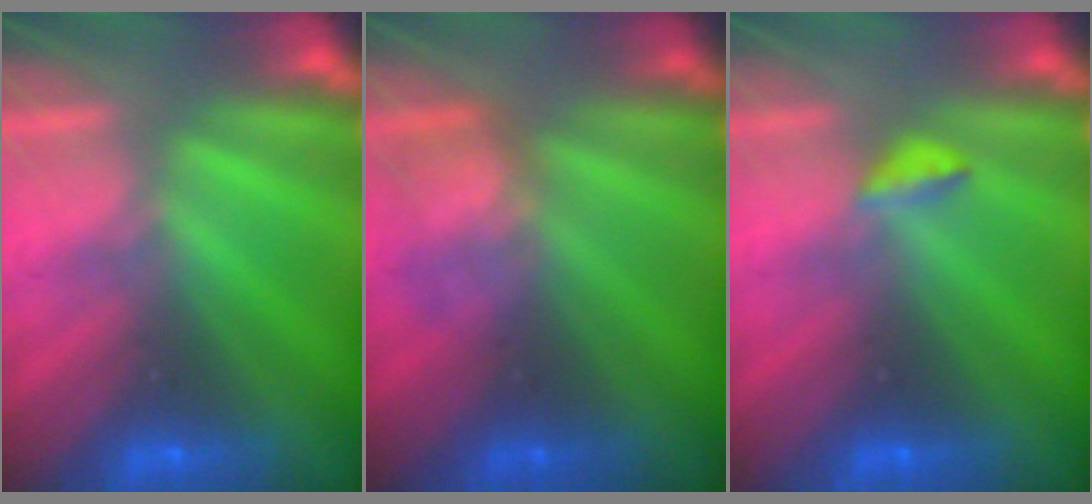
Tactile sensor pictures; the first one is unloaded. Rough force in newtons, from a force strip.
{"total": 2.4}
{"total": 2.8}